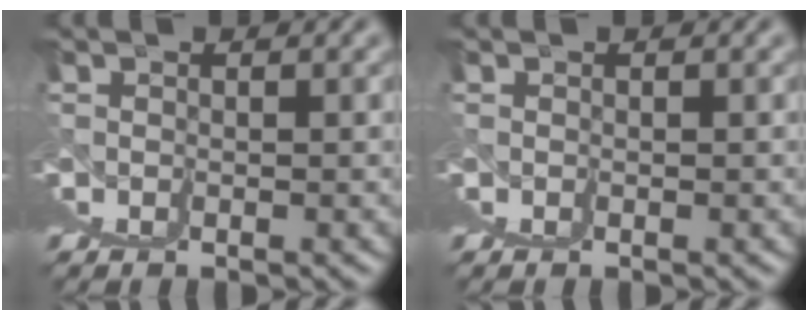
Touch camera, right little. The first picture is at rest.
{"total": 0.0}